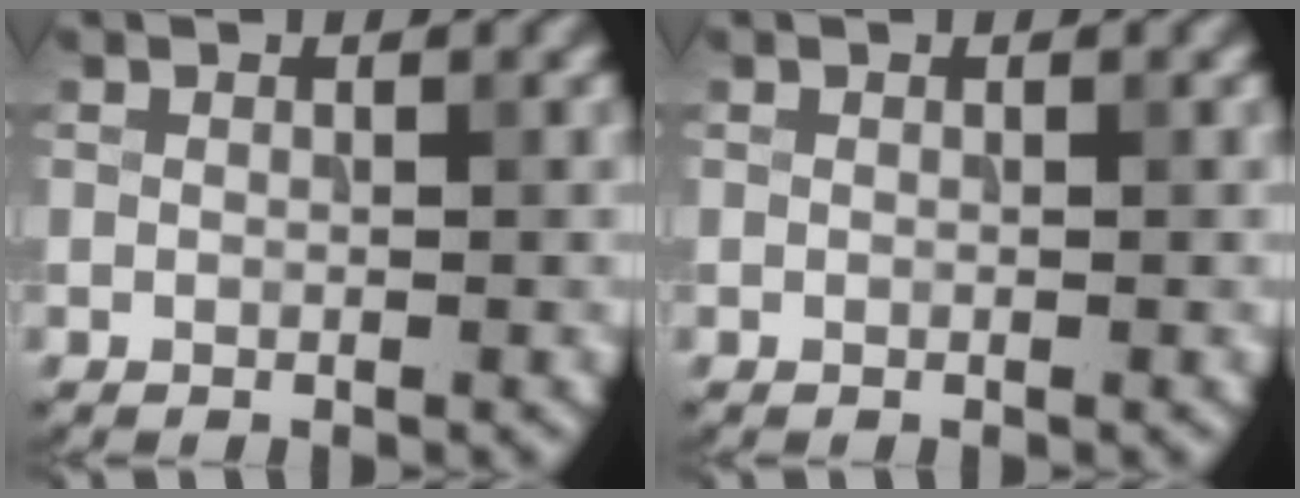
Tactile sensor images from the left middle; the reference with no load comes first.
{"total": 0.0}